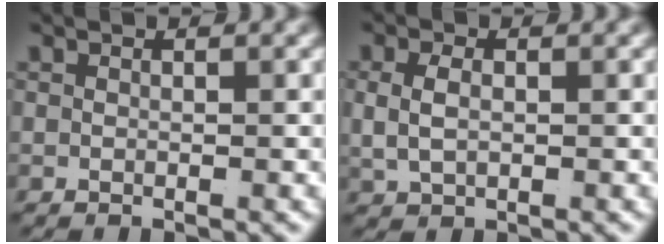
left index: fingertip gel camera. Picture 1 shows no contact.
{"total": 2.4, "force": [0.2, 1.6, 1.8], "torque": [-0.045, -0.006, 0.015]}